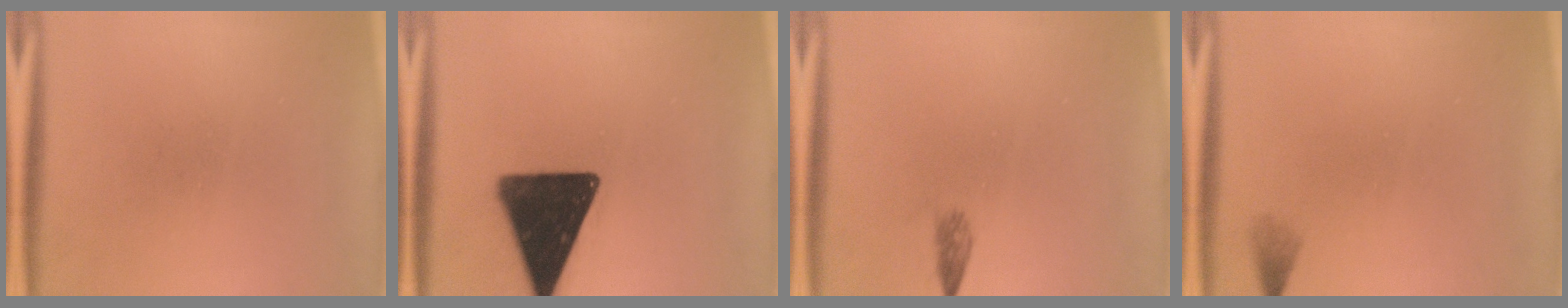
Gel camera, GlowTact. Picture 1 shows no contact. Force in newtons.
{"total": 17.2}
{"total": 1.3}
{"total": 1.0}